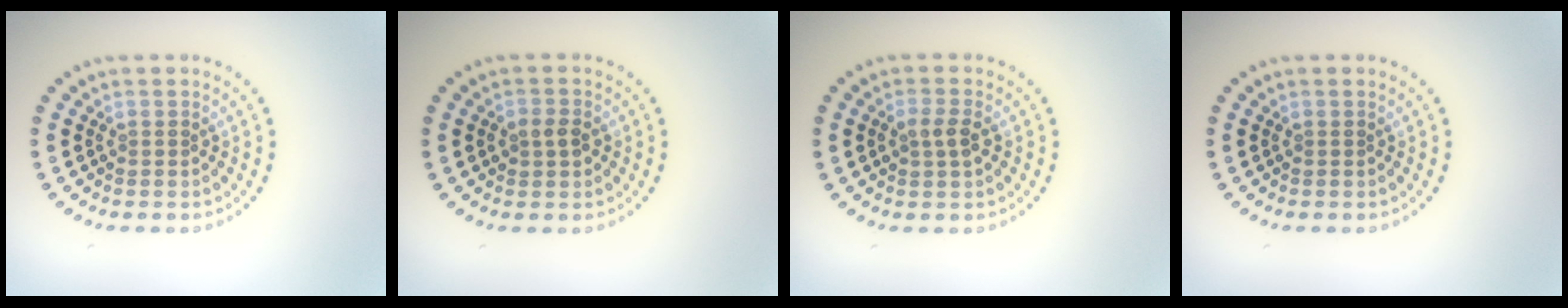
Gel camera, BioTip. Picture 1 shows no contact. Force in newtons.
{"total": 1.8, "press": 1.8, "slide": 0.1}
{"total": 1.8, "press": 1.7, "slide": 0.2}
{"total": 0.0}